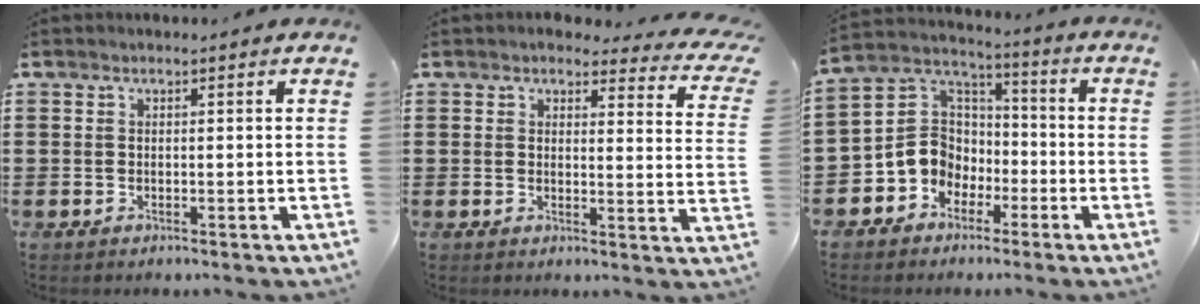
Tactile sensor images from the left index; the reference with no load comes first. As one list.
[{"total": 3.8, "force": [3.4, 0.8, 1.5], "torque": [-0.028, -0.019, 0.056]}, {"total": 8.1, "force": [-3.1, 7.2, 2.1], "torque": [-0.081, 0.014, -0.066]}]